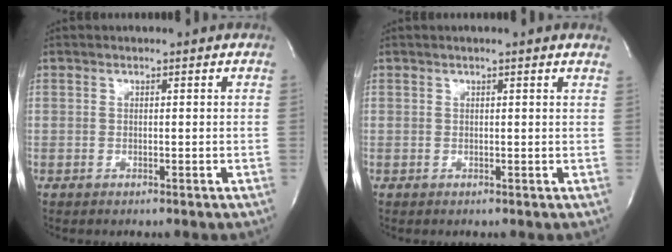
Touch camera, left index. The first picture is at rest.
{"total": 2.1, "force": [1.6, -0.1, 1.3], "torque": [-0.018, 0.010, 0.018]}